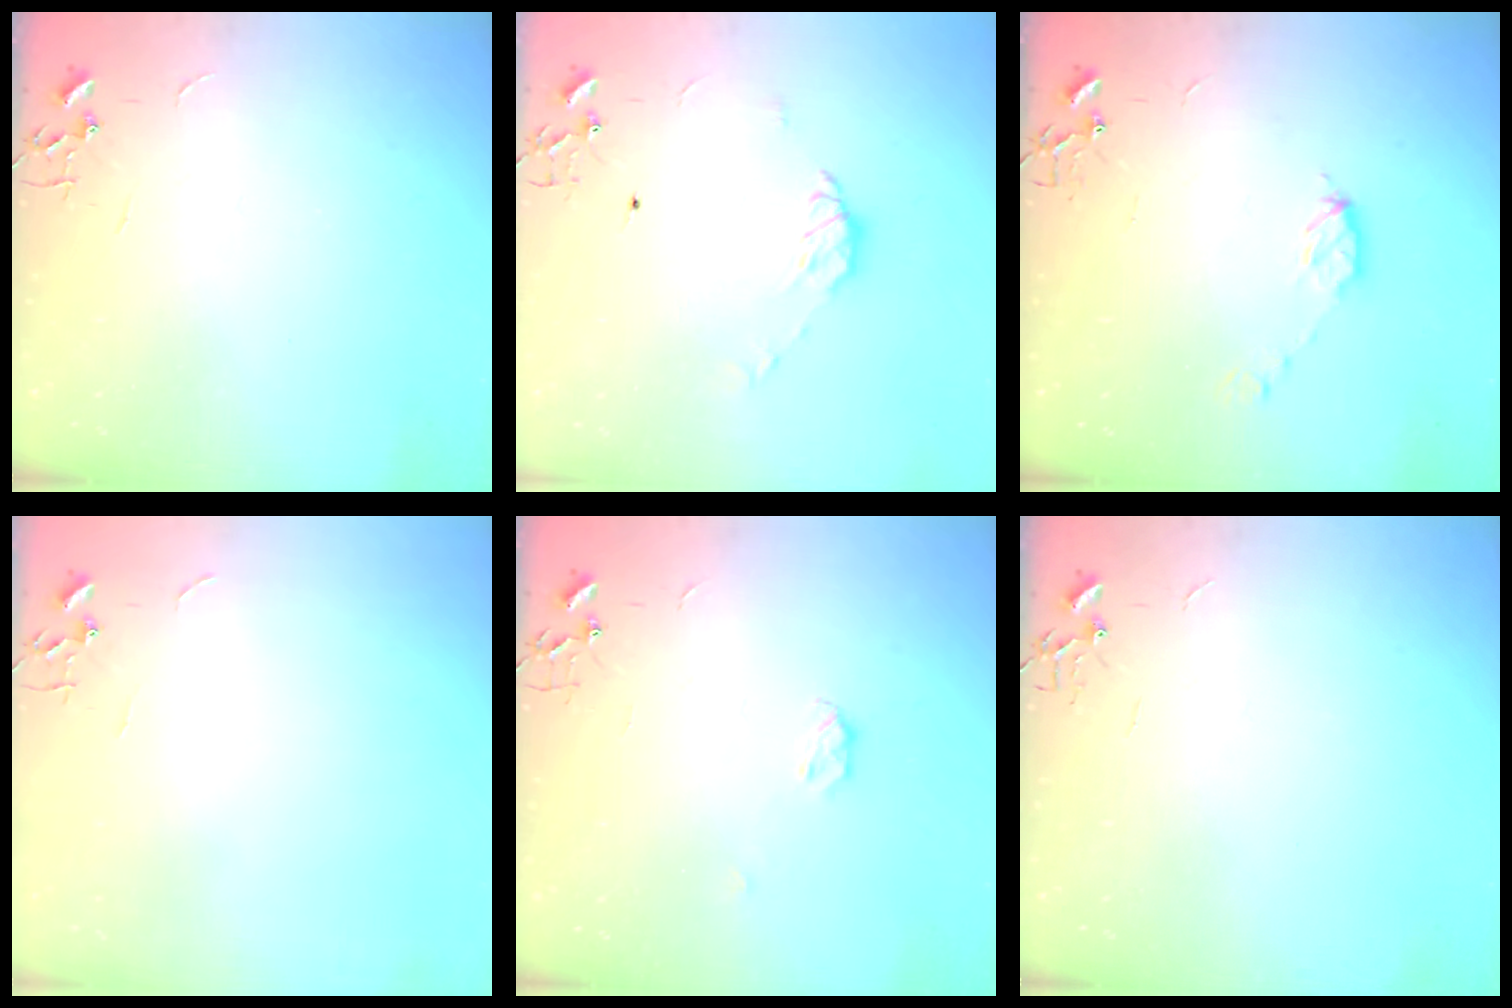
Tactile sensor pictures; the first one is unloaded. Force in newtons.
{"total": 7.2, "press": 7.2, "slide": 0.7}
{"total": 6.3, "press": 6.3, "slide": 0.6}
{"total": 0.0}
{"total": 4.0, "press": 4.0, "slide": 0.6}
{"total": 0.0}